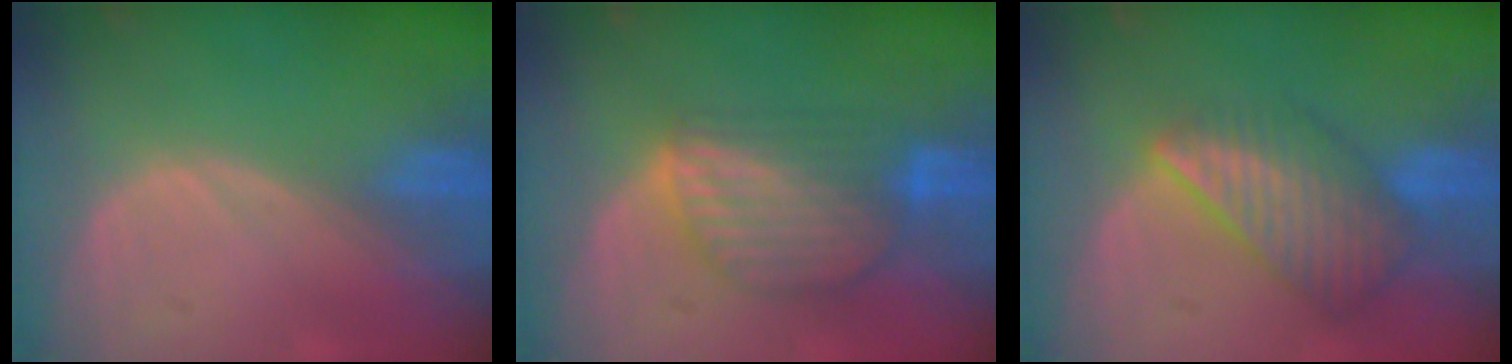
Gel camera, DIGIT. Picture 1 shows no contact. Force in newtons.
{"total": 8.1, "press": 7.3, "slide": 3.6}
{"total": 8.7, "press": 7.6, "slide": 4.1}